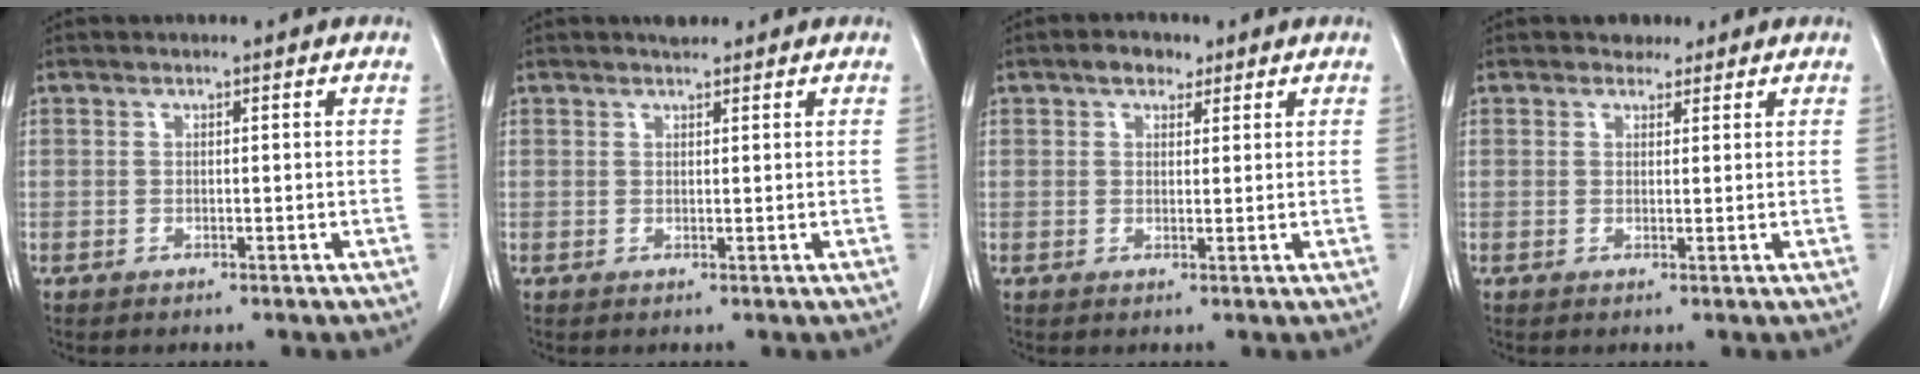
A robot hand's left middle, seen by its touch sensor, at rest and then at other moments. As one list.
[{"total": 1.5, "force": [1.4, 0.5, 0.5], "torque": [-0.013, 0.003, 0.022]}, {"total": 2.8, "force": [1.8, 1.8, 1.2], "torque": [-0.023, 0.011, 0.029]}, {"total": 1.9, "force": [1.5, 1.1, 0.1], "torque": [-0.002, 0.004, 0.022]}]